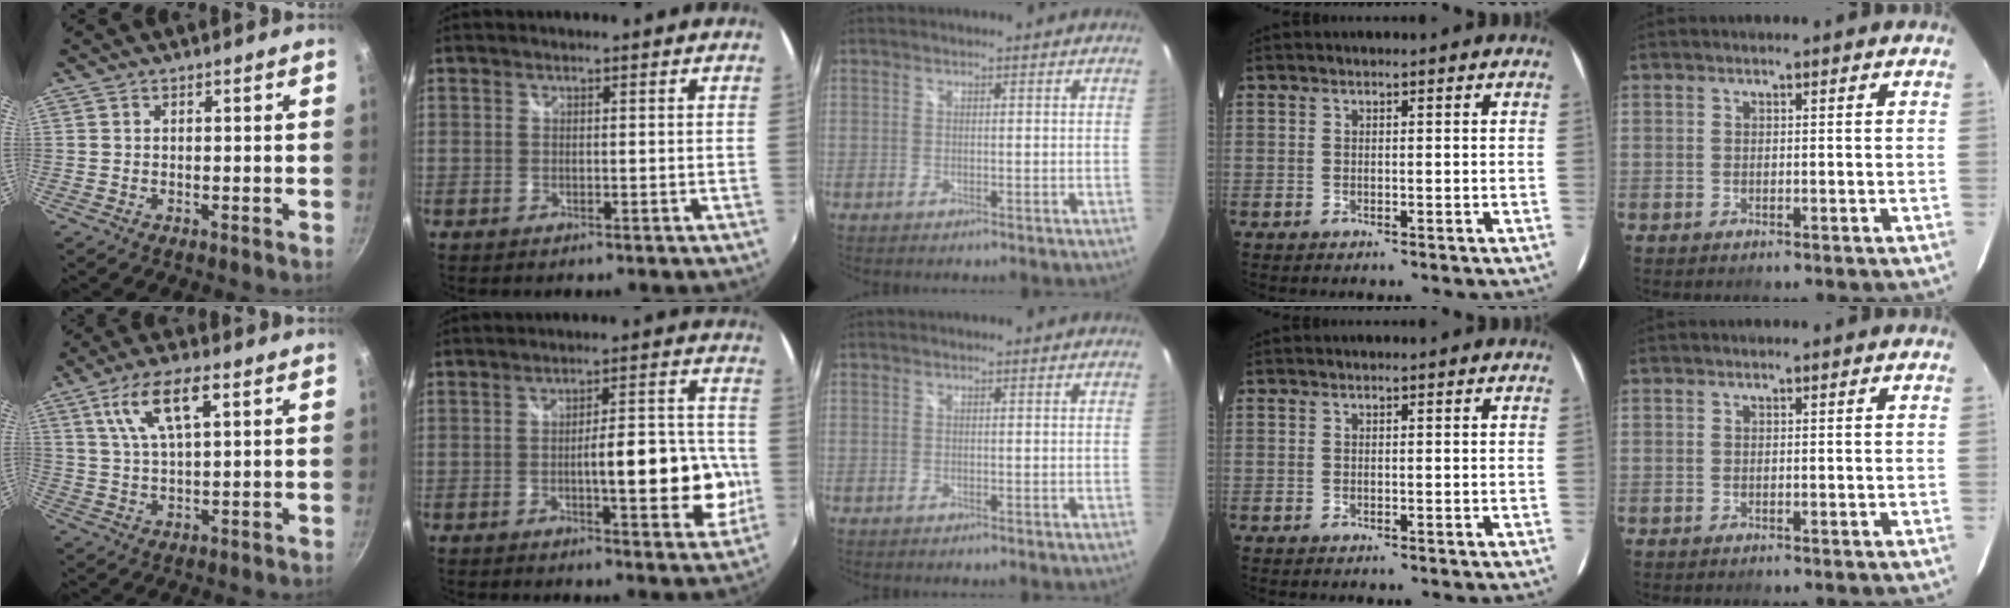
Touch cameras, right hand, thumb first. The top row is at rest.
{"thumb": {"total": 10.3, "force": [4.3, 3.5, 8.6], "torque": [-0.156, -0.001, 0.082]}, "index": {"total": 12.5, "force": [-2.7, 2.9, 11.8], "torque": [-0.175, 0.001, -0.030]}}